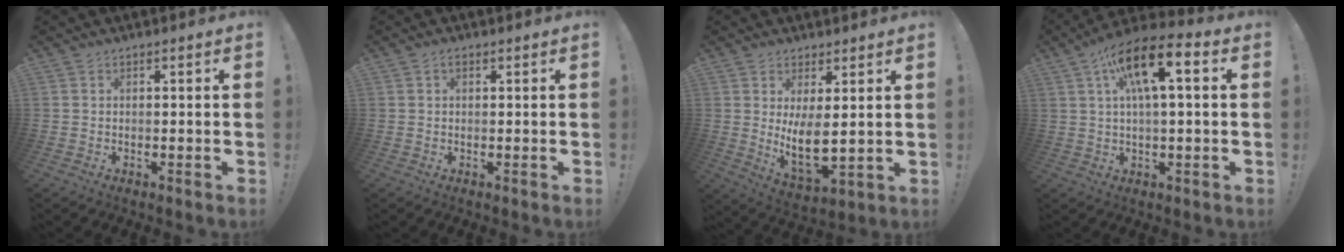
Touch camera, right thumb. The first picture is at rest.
{"total": 1.2, "force": [0.5, 0.8, 0.7], "torque": [-0.006, 0.000, 0.008]}
{"total": 9.8, "force": [2.7, 4.2, 8.5], "torque": [-0.140, -0.040, 0.055]}
{"total": 13.8, "force": [4.1, 4.9, 12.2], "torque": [-0.198, -0.004, 0.067]}